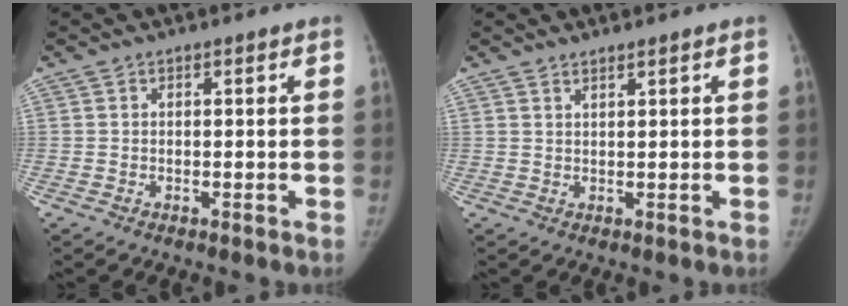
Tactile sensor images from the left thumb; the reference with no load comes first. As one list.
[{"total": 1.0, "force": [0.9, 0.0, 0.3], "torque": [-0.003, -0.008, 0.017]}]